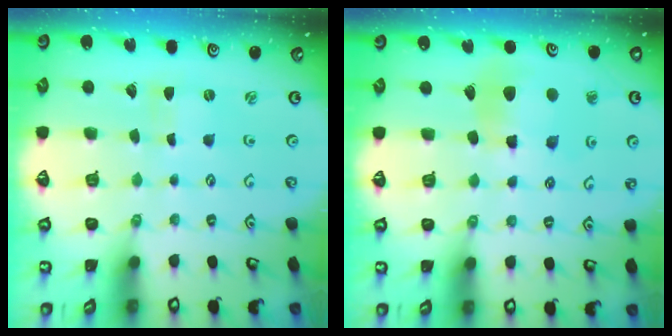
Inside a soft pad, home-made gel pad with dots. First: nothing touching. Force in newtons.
{"total": 11.4, "press": 11.3, "slide": 1.6}